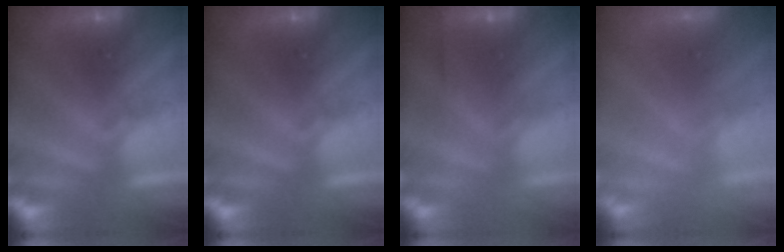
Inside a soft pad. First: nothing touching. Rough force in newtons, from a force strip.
{"total": 0.0}
{"total": 2.4}
{"total": 7.8}